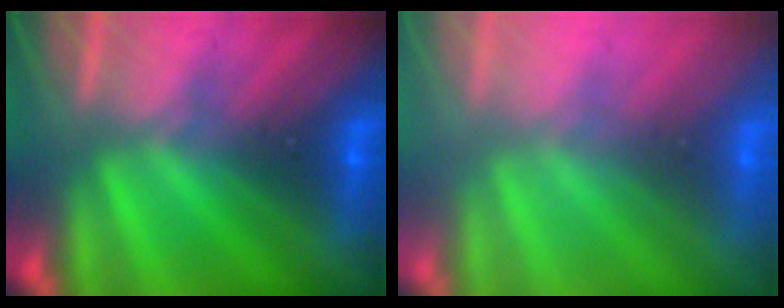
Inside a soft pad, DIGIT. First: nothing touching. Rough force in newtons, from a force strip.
{"total": 2.8}